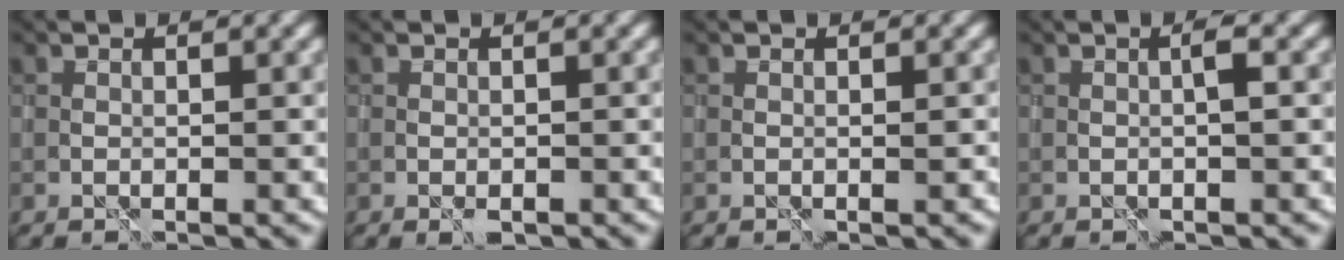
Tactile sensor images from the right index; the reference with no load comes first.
{"total": 0.9, "force": [-0.6, 0.4, 0.6], "torque": [-0.012, -0.004, -0.007]}
{"total": 0.0}
{"total": 1.3, "force": [-0.1, 0.1, 1.3], "torque": [-0.022, 0.003, 0.000]}